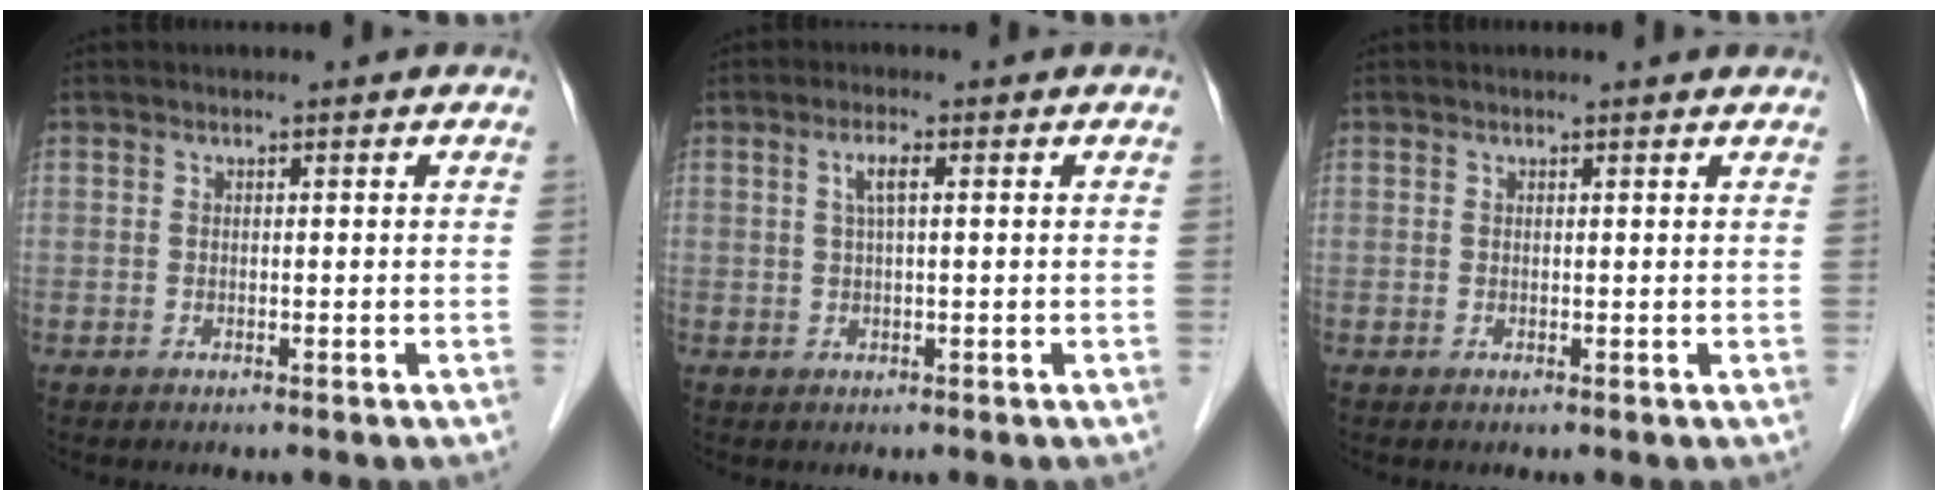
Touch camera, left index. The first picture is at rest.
{"total": 2.5, "force": [0.7, 0.3, 2.3], "torque": [-0.048, 0.007, 0.013]}
{"total": 2.1, "force": [2.0, 0.1, 0.5], "torque": [-0.011, 0.008, 0.016]}